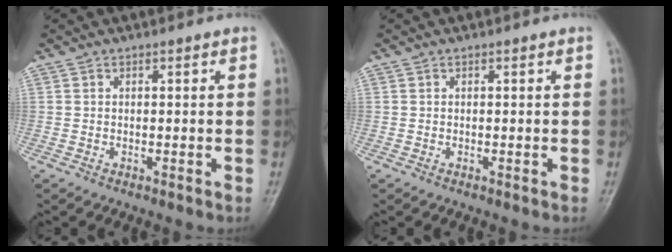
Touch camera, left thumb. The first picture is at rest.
{"total": 0.0}